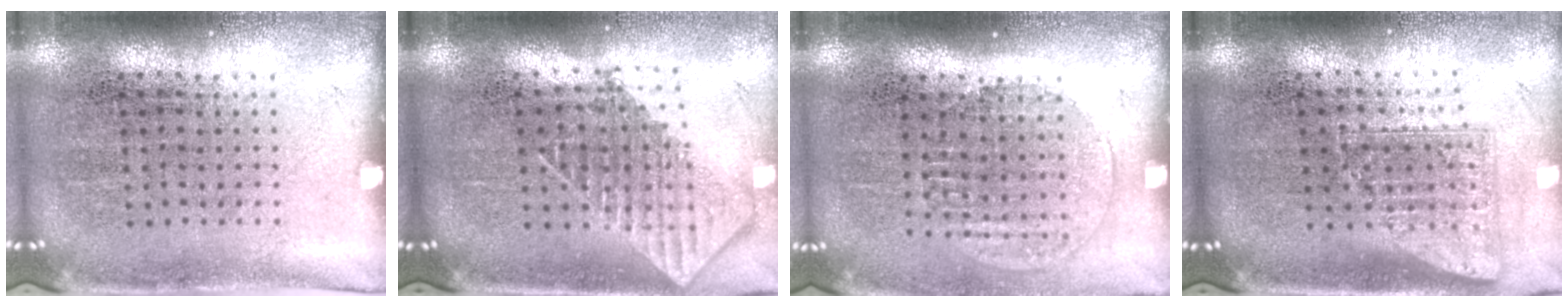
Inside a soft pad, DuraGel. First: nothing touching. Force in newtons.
{"total": 1.9, "press": 1.5, "slide": 1.3}
{"total": 1.4, "press": 1.2, "slide": 0.6}
{"total": 1.7, "press": 1.3, "slide": 1.0}